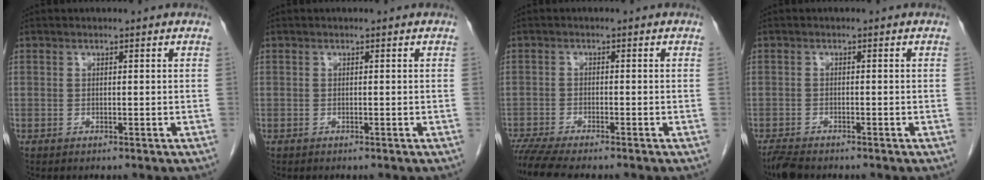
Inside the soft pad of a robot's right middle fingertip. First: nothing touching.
{"total": 0.0}
{"total": 6.8, "force": [-5.9, 0.4, 3.3], "torque": [-0.050, -0.016, -0.099]}
{"total": 2.8, "force": [-2.5, 0.5, 1.2], "torque": [-0.028, -0.012, -0.044]}